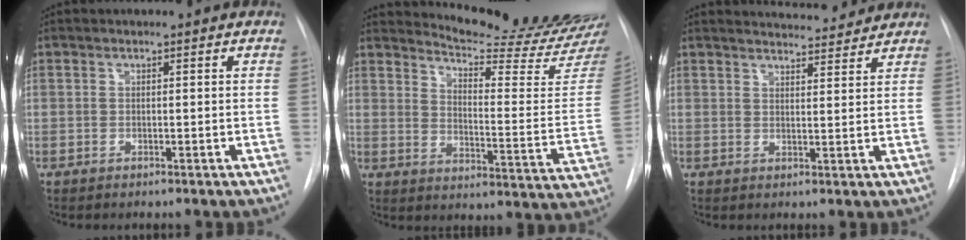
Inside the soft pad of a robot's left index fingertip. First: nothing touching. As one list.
[{"total": 21.3, "force": [20.4, -0.4, 6.0], "torque": [-0.095, -0.134, 0.251]}, {"total": 8.5, "force": [8.3, 1.1, 1.4], "torque": [-0.018, 0.002, 0.103]}]